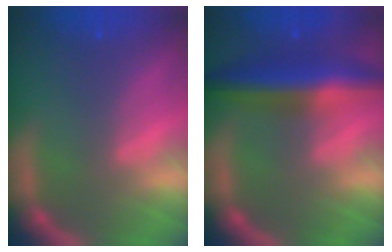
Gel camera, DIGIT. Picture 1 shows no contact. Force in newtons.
{"total": 7.0}